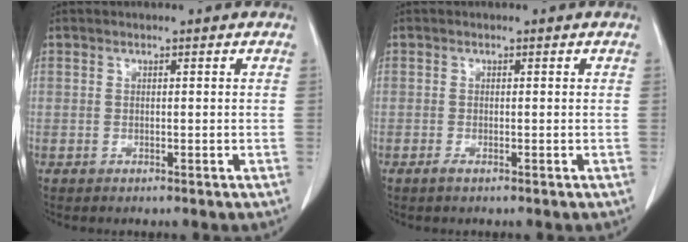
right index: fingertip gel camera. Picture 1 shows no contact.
{"total": 0.7, "force": [-0.5, 0.1, 0.6], "torque": [-0.011, -0.002, -0.009]}